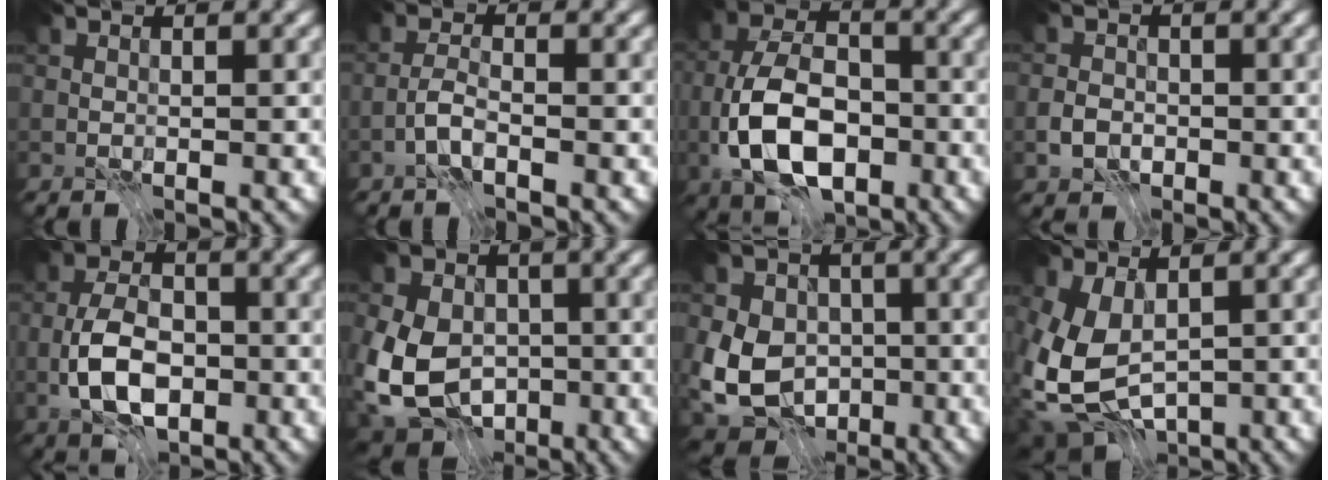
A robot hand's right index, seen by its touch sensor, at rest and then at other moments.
{"total": 2.3, "force": [-1.8, 0.5, 1.3], "torque": [-0.027, 0.004, -0.042]}
{"total": 9.7, "force": [-3.5, 5.8, 7.0], "torque": [-0.144, -0.005, -0.074]}
{"total": 2.1, "force": [-1.1, 1.6, 0.6], "torque": [-0.008, 0.000, -0.028]}
{"total": 6.5, "force": [-2.3, 3.8, 4.7], "torque": [-0.091, 0.001, -0.051]}
{"total": 11.3, "force": [-1.9, 8.6, 7.0], "torque": [-0.137, -0.007, -0.047]}
{"total": 9.6, "force": [-1.4, 7.6, 5.6], "torque": [-0.098, -0.003, -0.036]}
{"total": 7.3, "force": [-0.4, 4.9, 5.4], "torque": [-0.126, -0.023, -0.004]}